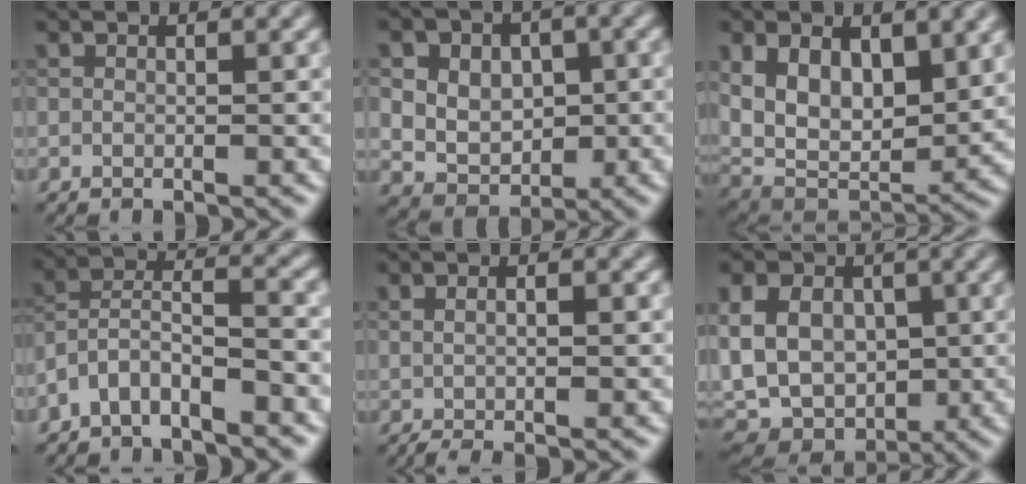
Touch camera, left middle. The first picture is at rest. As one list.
[{"total": 9.4, "force": [2.6, 7.3, 5.3], "torque": [-0.086, 0.031, 0.038]}, {"total": 9.3, "force": [2.5, 5.4, 7.2], "torque": [-0.145, -0.015, 0.045]}, {"total": 5.1, "force": [-3.6, 1.5, 3.2], "torque": [-0.063, 0.007, -0.077]}, {"total": 3.2, "force": [0.0, 1.2, 2.9], "torque": [-0.041, 0.004, 0.009]}, {"total": 10.5, "force": [0.3, 8.0, 6.9], "torque": [-0.115, 0.011, -0.001]}]